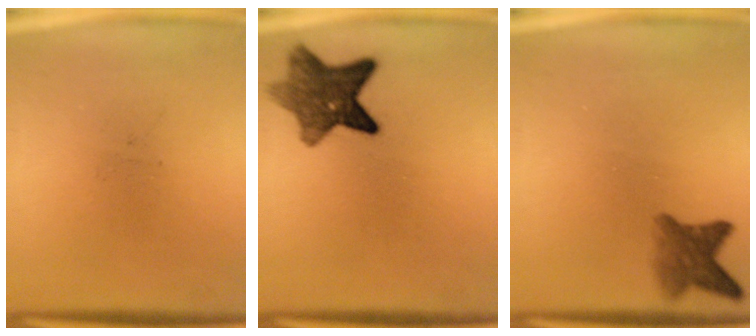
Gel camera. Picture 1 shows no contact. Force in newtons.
{"total": 8.6}
{"total": 4.3}